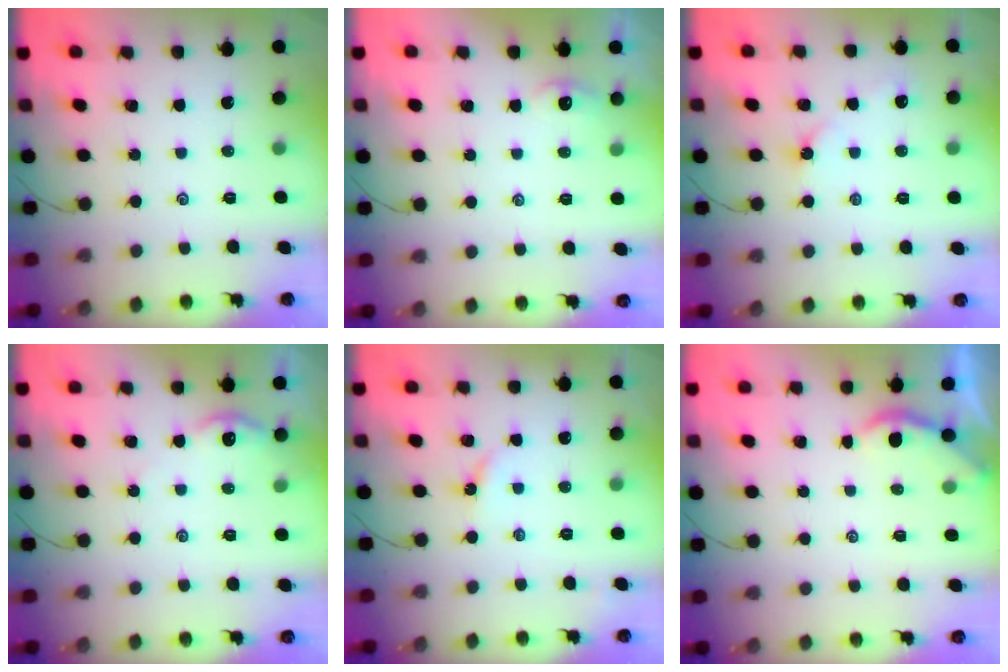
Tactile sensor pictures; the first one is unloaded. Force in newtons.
{"total": 2.7, "press": 2.7, "slide": 0.3}
{"total": 2.9, "press": 2.9, "slide": 0.6}
{"total": 5.4, "press": 5.4, "slide": 0.5}
{"total": 2.8, "press": 2.7, "slide": 0.4}
{"total": 1.9, "press": 1.9, "slide": 0.4}